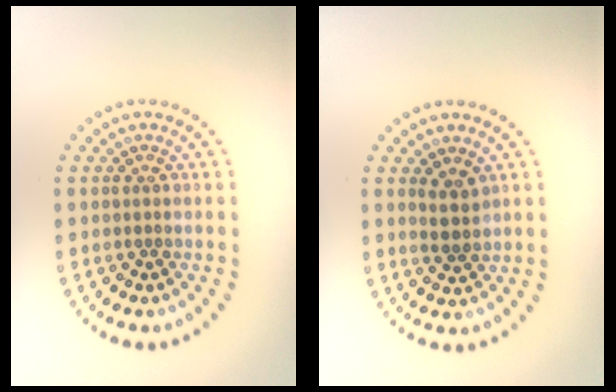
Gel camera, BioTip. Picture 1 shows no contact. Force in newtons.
{"total": 1.7, "press": 1.4, "slide": 1.0}